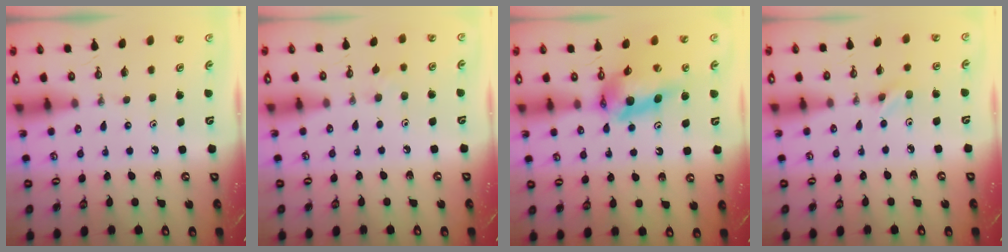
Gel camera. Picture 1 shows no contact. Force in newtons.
{"total": 4.8, "press": 4.8, "slide": 0.8}
{"total": 12.8, "press": 12.8, "slide": 1.2}
{"total": 4.1, "press": 4.0, "slide": 1.1}